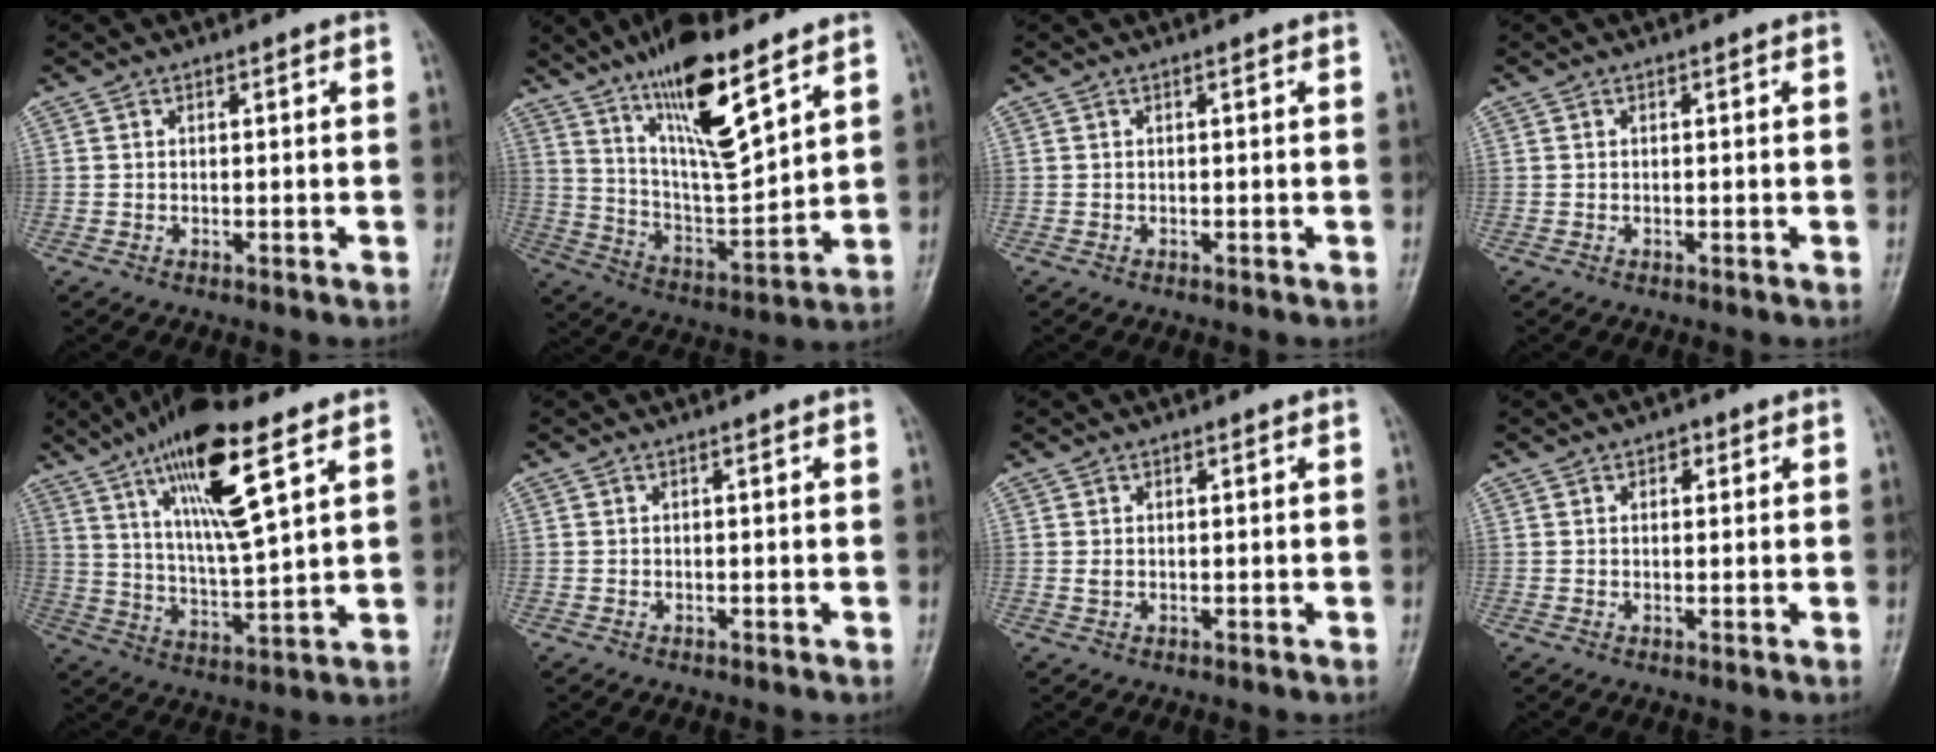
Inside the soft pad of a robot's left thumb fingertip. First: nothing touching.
{"total": 17.8, "force": [11.2, 4.9, 12.9], "torque": [-0.204, -0.064, 0.211]}
{"total": 0.0}
{"total": 0.0}
{"total": 17.4, "force": [9.0, 4.3, 14.3], "torque": [-0.248, -0.034, 0.165]}
{"total": 0.0}
{"total": 1.1, "force": [0.3, 0.8, 0.7], "torque": [-0.013, 0.000, 0.008]}
{"total": 2.1, "force": [1.0, 1.5, 1.1], "torque": [-0.003, 0.000, 0.009]}